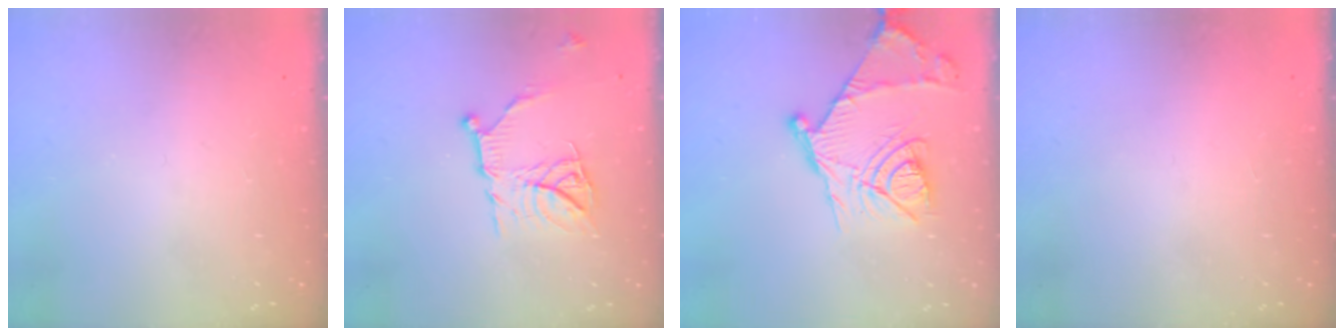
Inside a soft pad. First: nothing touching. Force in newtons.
{"total": 11.9, "press": 11.9, "slide": 0.1}
{"total": 17.6, "press": 17.6, "slide": 1.2}
{"total": 1.5, "press": 1.5, "slide": 0.1}